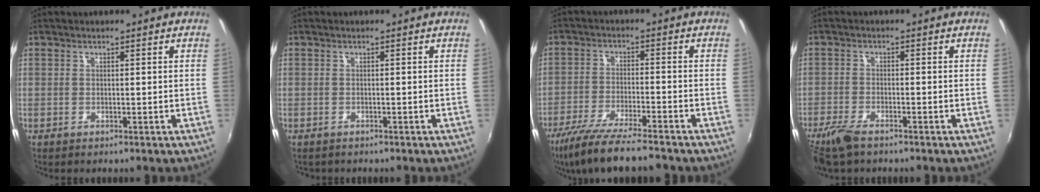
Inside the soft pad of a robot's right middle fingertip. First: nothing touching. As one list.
[{"total": 0.7, "force": [-0.6, 0.3, 0.1], "torque": [-0.006, 0.000, -0.007]}, {"total": 13.7, "force": [-11.6, 1.2, 7.2], "torque": [-0.156, -0.034, -0.199]}, {"total": 6.0, "force": [-4.5, 1.8, 3.5], "torque": [-0.096, -0.015, -0.092]}]